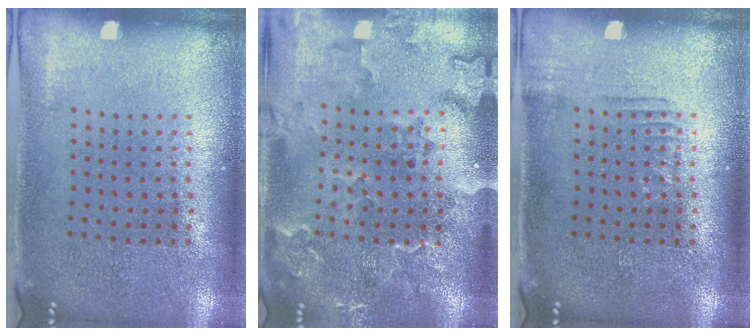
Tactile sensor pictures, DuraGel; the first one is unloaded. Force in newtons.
{"total": 2.4, "press": 2.2, "slide": 0.9}
{"total": 0.9, "press": 0.9, "slide": 0.2}